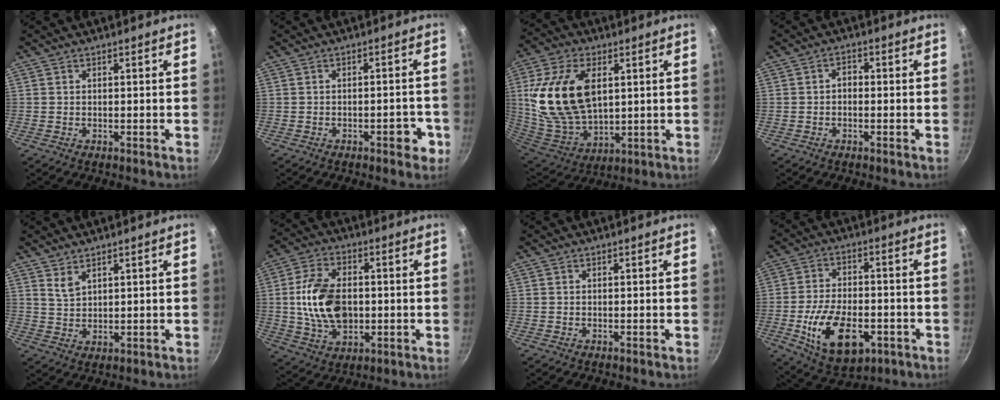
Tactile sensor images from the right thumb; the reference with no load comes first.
{"total": 4.3, "force": [-2.0, 1.9, 3.3], "torque": [-0.028, 0.019, -0.024]}
{"total": 20.4, "force": [4.3, 12.4, 15.6], "torque": [-0.290, -0.020, 0.092]}
{"total": 2.1, "force": [-0.5, 1.5, 1.4], "torque": [-0.015, 0.014, -0.010]}
{"total": 3.1, "force": [2.3, 1.2, 1.6], "torque": [-0.031, -0.019, 0.048]}
{"total": 14.2, "force": [0.0, 9.3, 10.8], "torque": [-0.181, 0.009, 0.002]}
{"total": 0.0}
{"total": 15.9, "force": [-5.1, 9.0, 12.1], "torque": [-0.194, 0.013, -0.075]}